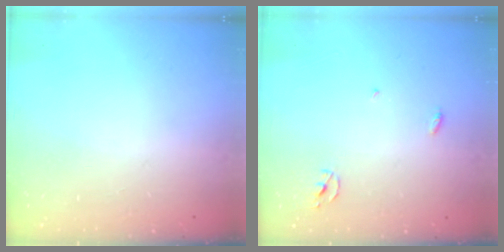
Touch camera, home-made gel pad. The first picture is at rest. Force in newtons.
{"total": 2.5, "press": 2.5, "slide": 0.1}